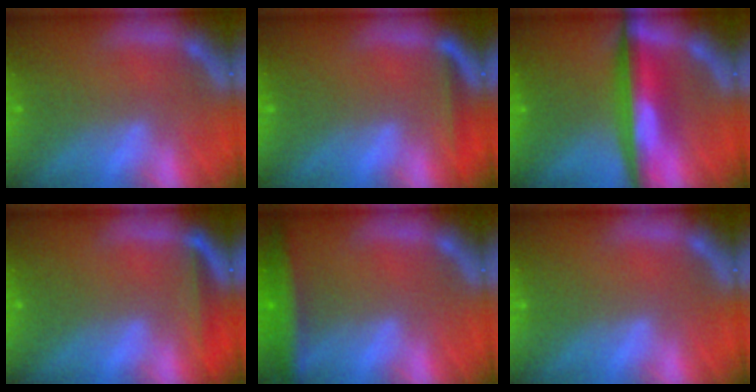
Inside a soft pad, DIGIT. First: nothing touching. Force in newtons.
{"total": 1.9}
{"total": 7.1}
{"total": 2.5}
{"total": 4.4}
{"total": 0.0}